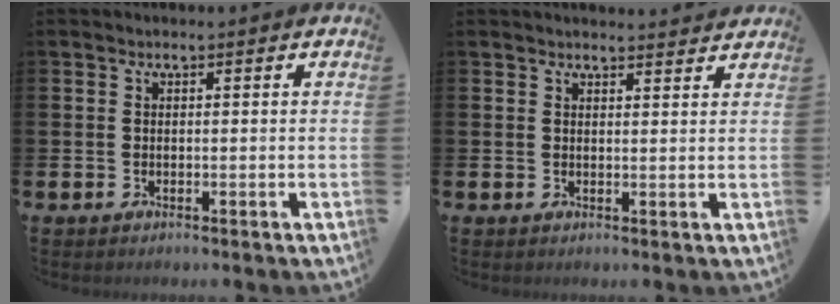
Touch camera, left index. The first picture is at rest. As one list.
[{"total": 2.0, "force": [2.0, 0.2, -0.1], "torque": [0.006, -0.011, 0.035]}]